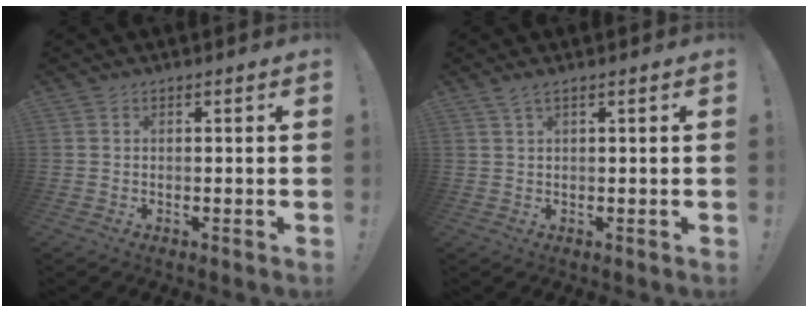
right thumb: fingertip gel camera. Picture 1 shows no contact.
{"total": 2.0, "force": [1.2, 0.3, 1.6], "torque": [-0.035, -0.001, 0.021]}